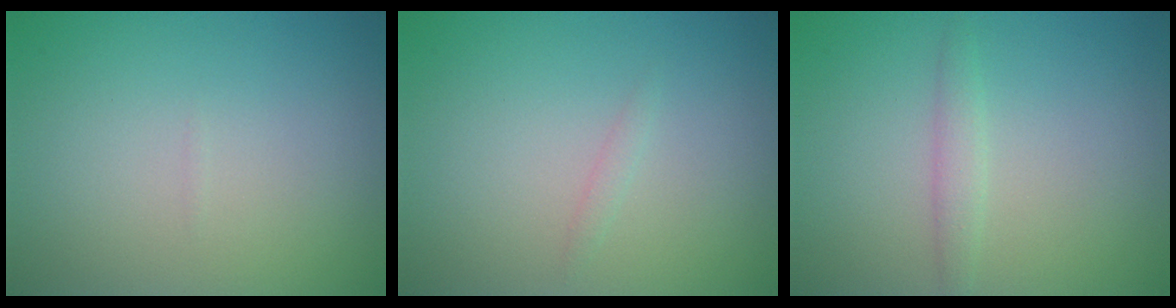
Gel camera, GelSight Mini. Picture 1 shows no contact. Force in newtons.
{"total": 0.6, "press": 0.6, "slide": 0.0}
{"total": 1.4, "press": 1.4, "slide": 0.0}